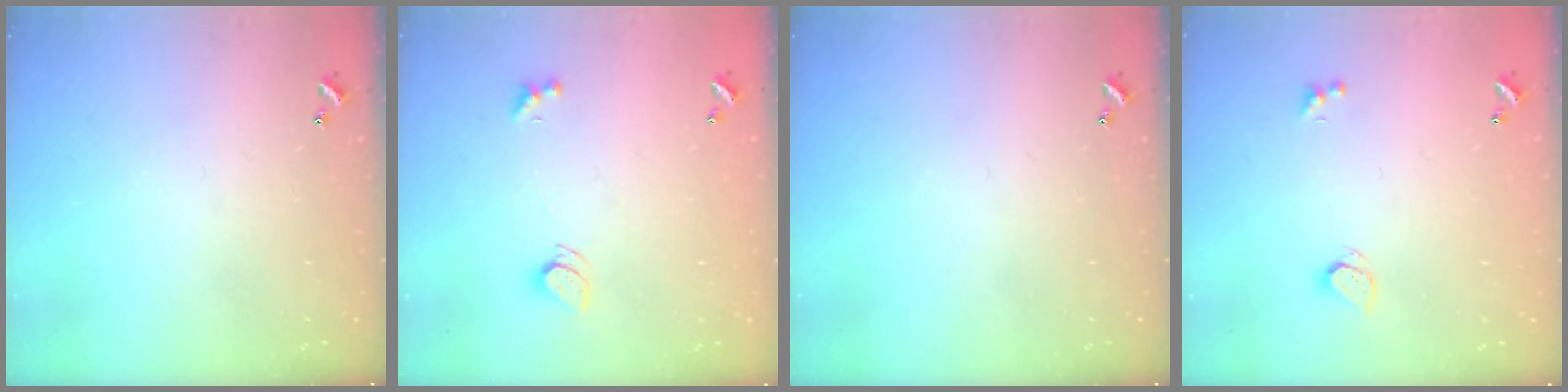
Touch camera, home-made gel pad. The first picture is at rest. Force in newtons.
{"total": 2.5, "press": 2.4, "slide": 0.7}
{"total": 0.0}
{"total": 0.6, "press": 0.5, "slide": 0.4}